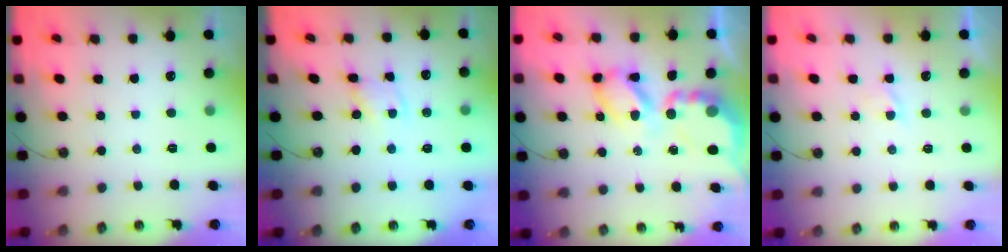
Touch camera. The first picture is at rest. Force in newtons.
{"total": 1.9, "press": 1.9, "slide": 0.3}
{"total": 13.0, "press": 12.9, "slide": 1.0}
{"total": 0.9, "press": 0.9, "slide": 0.1}